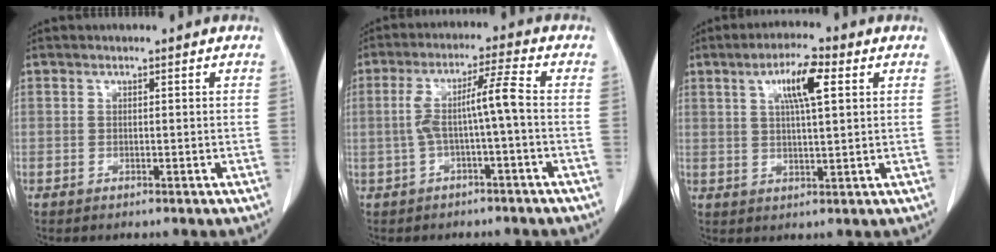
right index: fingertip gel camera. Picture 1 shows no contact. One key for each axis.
{"total": 6.4, "fx": -1.0, "fy": -0.4, "fz": 6.3, "tx": -0.125, "ty": 0.029, "tz": -0.013}
{"total": 7.1, "fx": 2.7, "fy": 1.1, "fz": 6.4, "tx": -0.116, "ty": 0.009, "tz": 0.046}